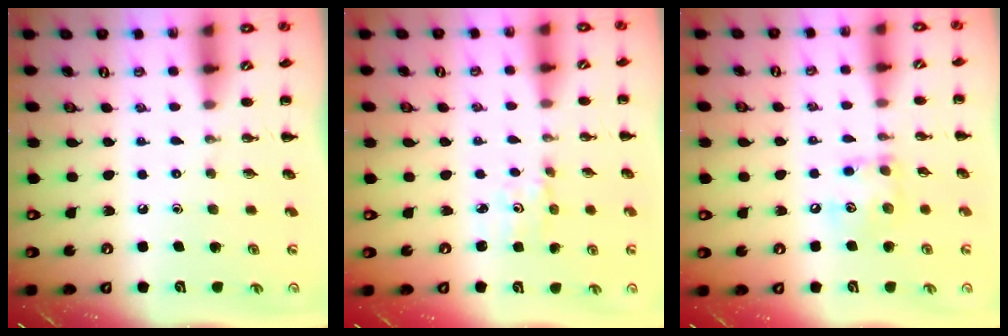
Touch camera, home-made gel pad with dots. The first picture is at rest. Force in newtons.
{"total": 1.6, "press": 1.6, "slide": 0.2}
{"total": 9.6, "press": 9.5, "slide": 1.3}